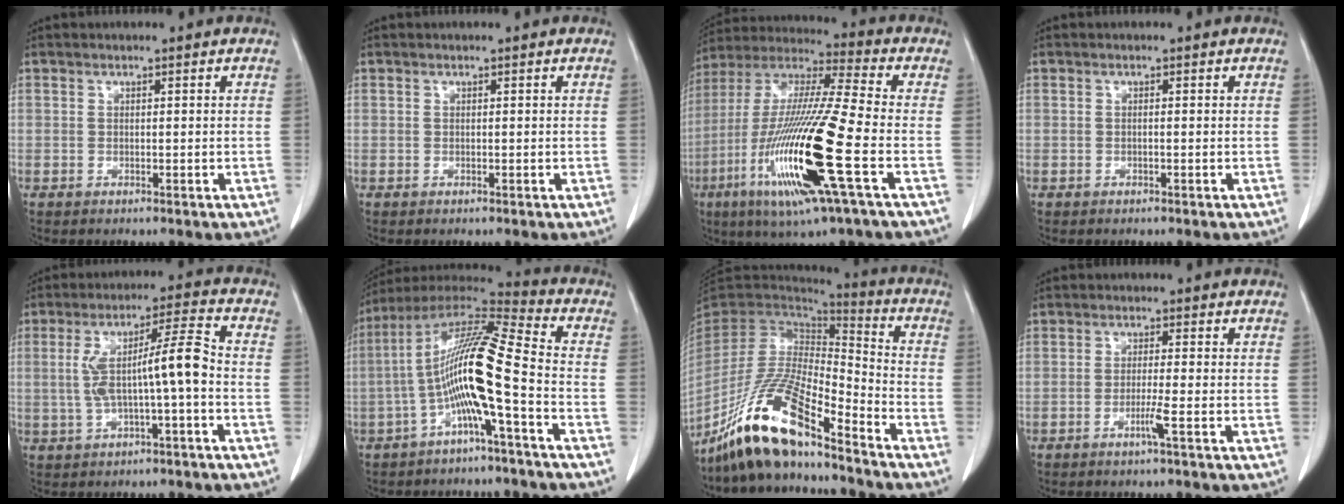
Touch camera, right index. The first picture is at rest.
{"total": 0.0}
{"total": 22.2, "force": [-7.1, 1.0, 21.1], "torque": [-0.445, -0.035, -0.138]}
{"total": 0.0}
{"total": 9.2, "force": [-1.0, 0.5, 9.1], "torque": [-0.167, 0.031, -0.016]}
{"total": 13.9, "force": [-3.6, -0.3, 13.4], "torque": [-0.250, 0.022, -0.077]}
{"total": 17.3, "force": [-12.8, 2.8, 11.2], "torque": [-0.221, -0.017, -0.239]}
{"total": 2.6, "force": [-1.3, -0.7, 2.1], "torque": [-0.044, -0.005, -0.028]}